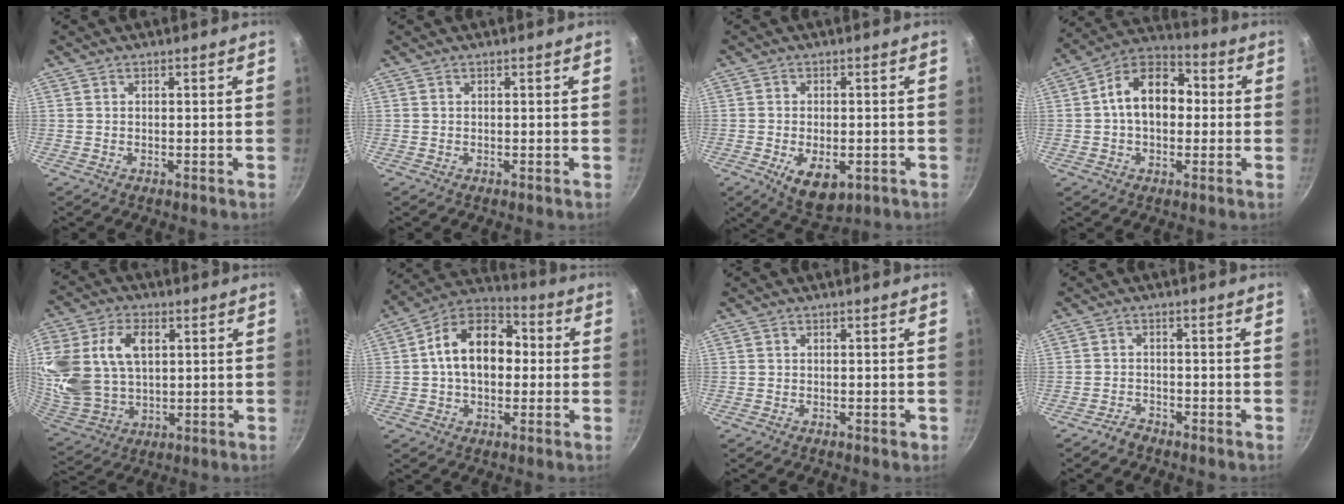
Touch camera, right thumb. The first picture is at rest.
{"total": 0.0}
{"total": 8.5, "force": [-2.8, 4.7, 6.5], "torque": [-0.088, 0.001, -0.029]}
{"total": 13.7, "force": [0.8, 9.4, 9.9], "torque": [-0.119, 0.036, -0.008]}
{"total": 21.8, "force": [5.6, 15.0, 14.8], "torque": [-0.326, 0.002, 0.115]}
{"total": 15.6, "force": [0.9, 10.6, 11.4], "torque": [-0.146, 0.035, -0.008]}
{"total": 0.7, "force": [-0.3, 0.5, 0.4], "torque": [0.000, 0.003, -0.004]}
{"total": 2.3, "force": [-2.0, 1.0, 0.4], "torque": [-0.002, 0.026, -0.035]}